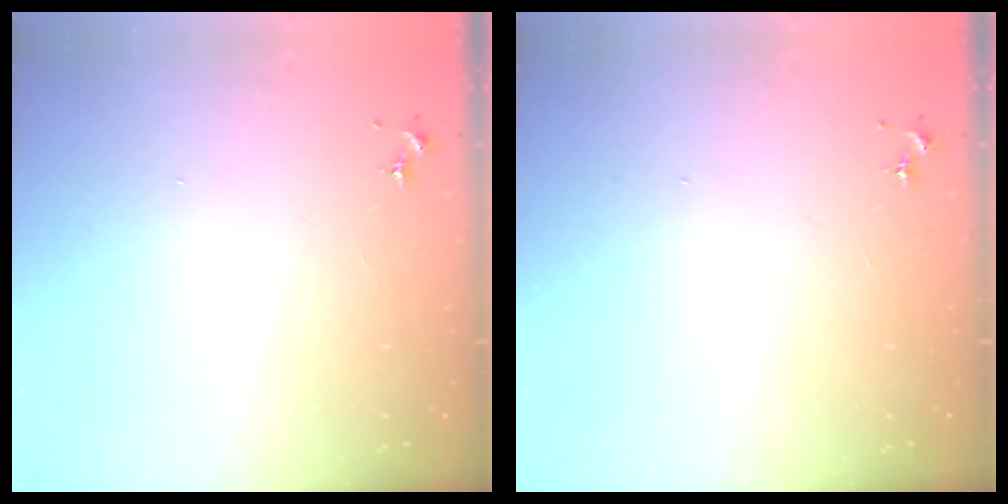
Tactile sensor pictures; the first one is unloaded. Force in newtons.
{"total": 0.0}